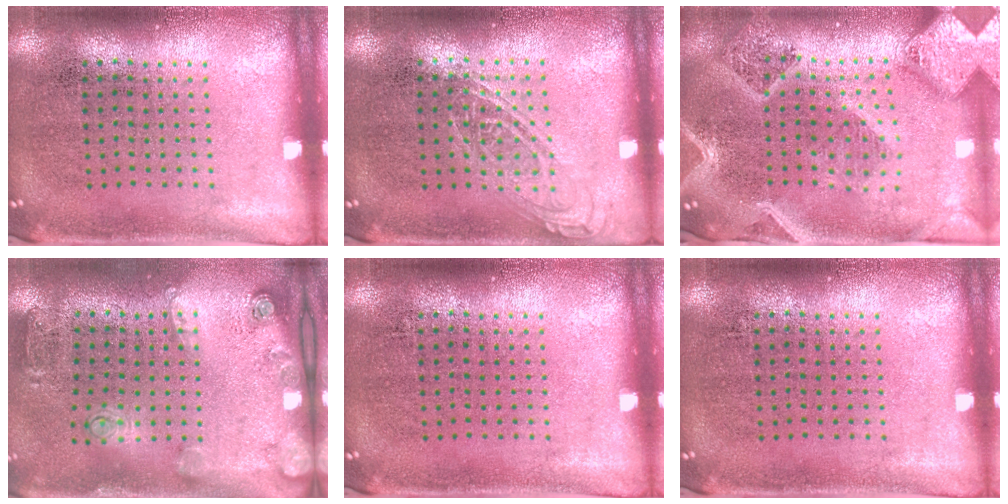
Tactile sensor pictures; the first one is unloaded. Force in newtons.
{"total": 1.0, "press": 1.0, "slide": 0.1}
{"total": 3.3, "press": 2.8, "slide": 1.8}
{"total": 2.0, "press": 1.4, "slide": 1.4}
{"total": 0.0}
{"total": 0.0}